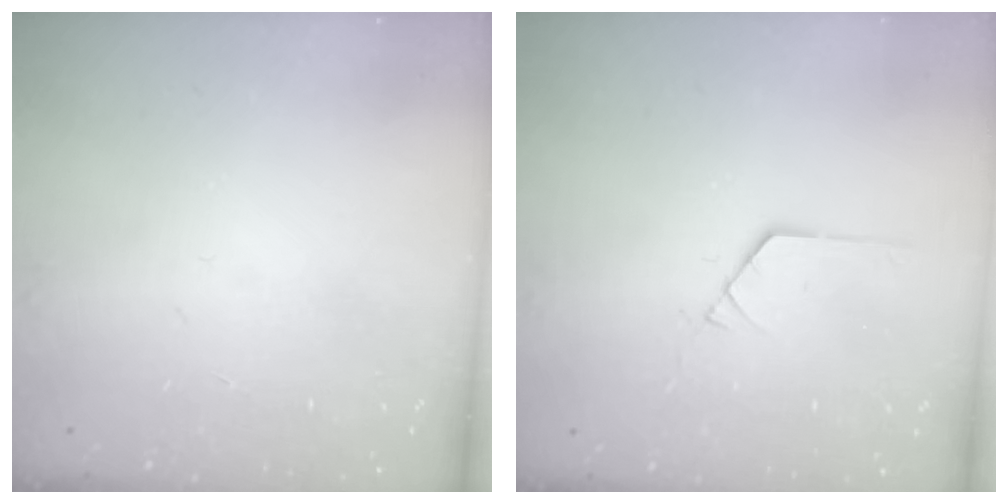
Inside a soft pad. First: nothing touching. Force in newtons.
{"total": 1.3, "press": 1.3, "slide": 0.1}